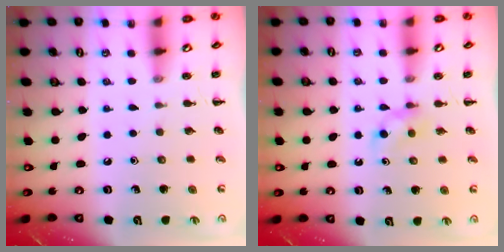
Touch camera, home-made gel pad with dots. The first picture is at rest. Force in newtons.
{"total": 2.6, "press": 2.4, "slide": 1.0}